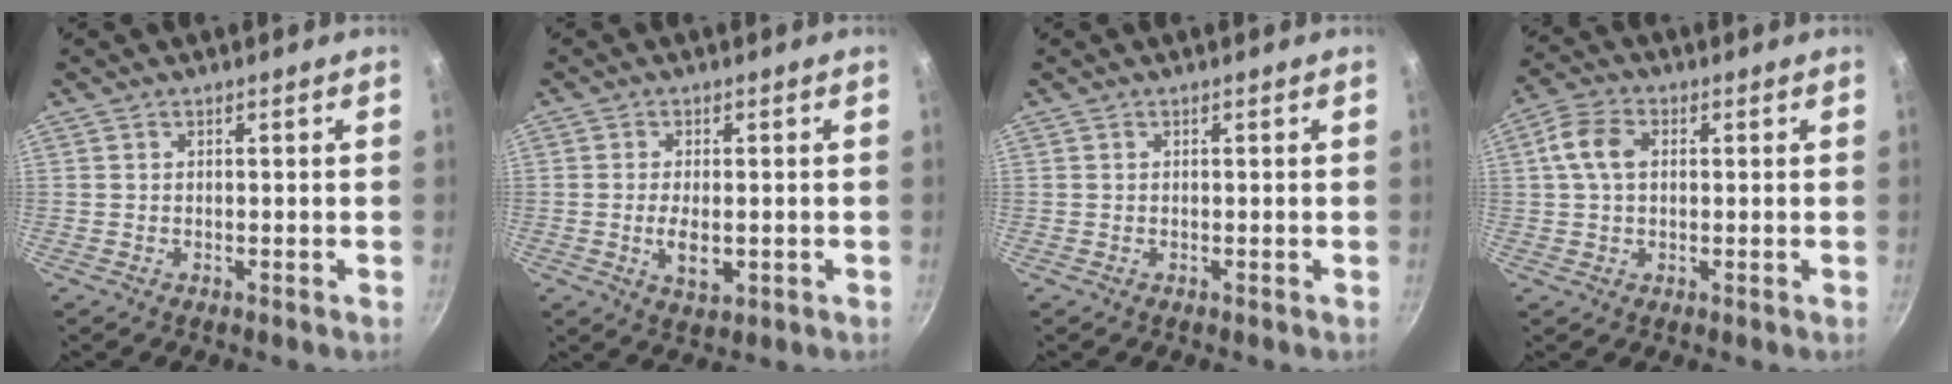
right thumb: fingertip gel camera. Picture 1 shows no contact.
{"total": 4.9, "force": [-0.8, 2.4, 4.2], "torque": [-0.079, -0.007, -0.009]}
{"total": 0.0}
{"total": 6.6, "force": [1.0, 4.4, 4.7], "torque": [-0.091, 0.016, 0.012]}